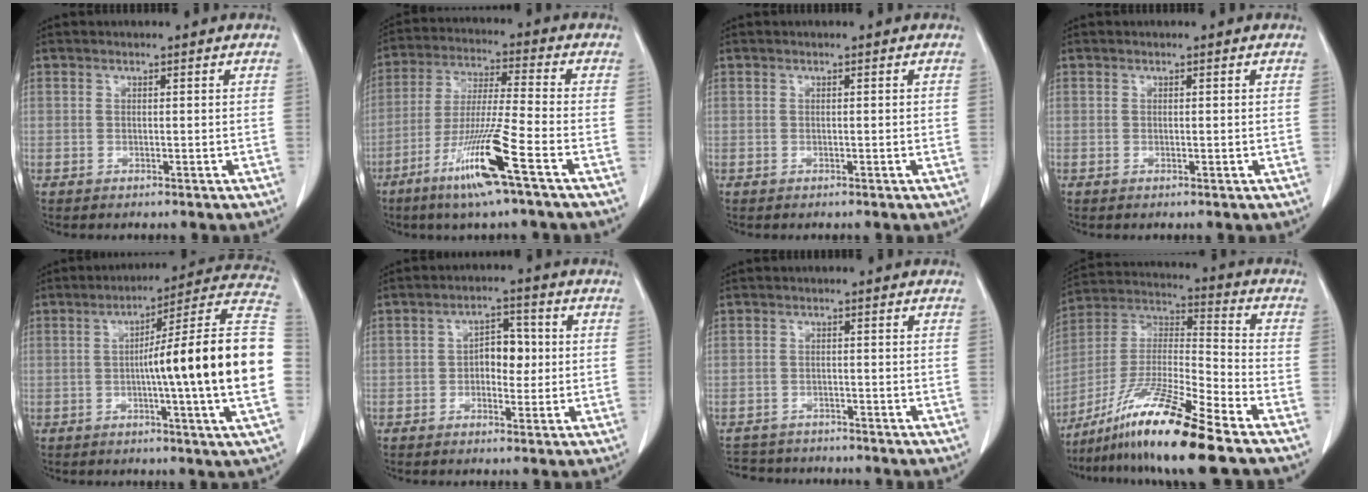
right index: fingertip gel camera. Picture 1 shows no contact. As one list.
[{"total": 12.7, "force": [-6.6, -0.9, 10.9], "torque": [-0.216, -0.028, -0.126]}, {"total": 0.0}, {"total": 0.0}, {"total": 21.3, "force": [-1.5, -1.4, 21.2], "torque": [-0.233, 0.025, -0.035]}, {"total": 4.8, "force": [-0.1, 2.8, 3.9], "torque": [-0.058, 0.014, -0.002]}, {"total": 5.5, "force": [-5.2, 1.9, 0.4], "torque": [-0.001, -0.003, -0.078]}, {"total": 16.0, "force": [-11.5, -0.6, 11.1], "torque": [-0.221, -0.019, -0.212]}]